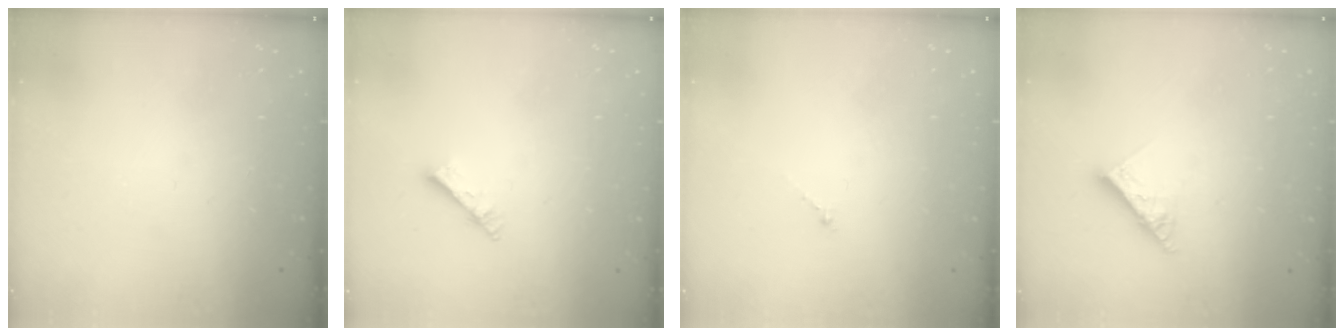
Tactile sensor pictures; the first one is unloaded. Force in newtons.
{"total": 3.0, "press": 3.0, "slide": 0.3}
{"total": 0.0}
{"total": 8.2, "press": 8.1, "slide": 1.0}